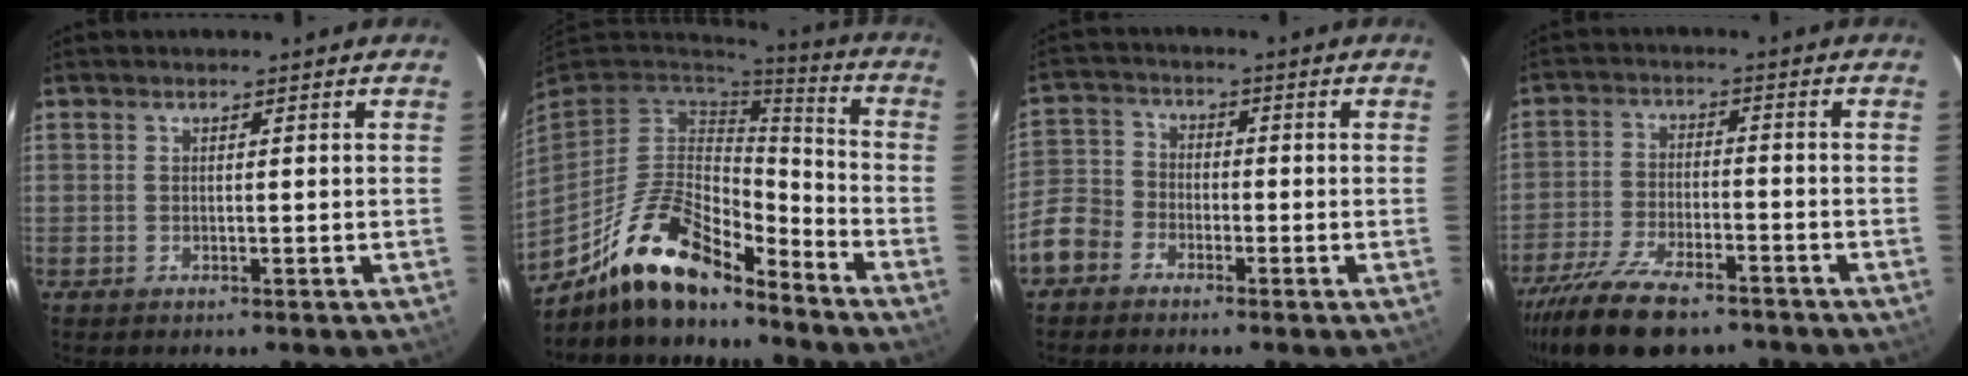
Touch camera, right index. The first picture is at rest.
{"total": 17.6, "force": [-12.7, 6.3, 10.4], "torque": [-0.220, -0.006, -0.233]}
{"total": 8.1, "force": [-4.7, 6.0, 2.8], "torque": [-0.066, 0.018, -0.102]}
{"total": 16.6, "force": [-12.6, 6.0, 9.0], "torque": [-0.195, -0.032, -0.217]}